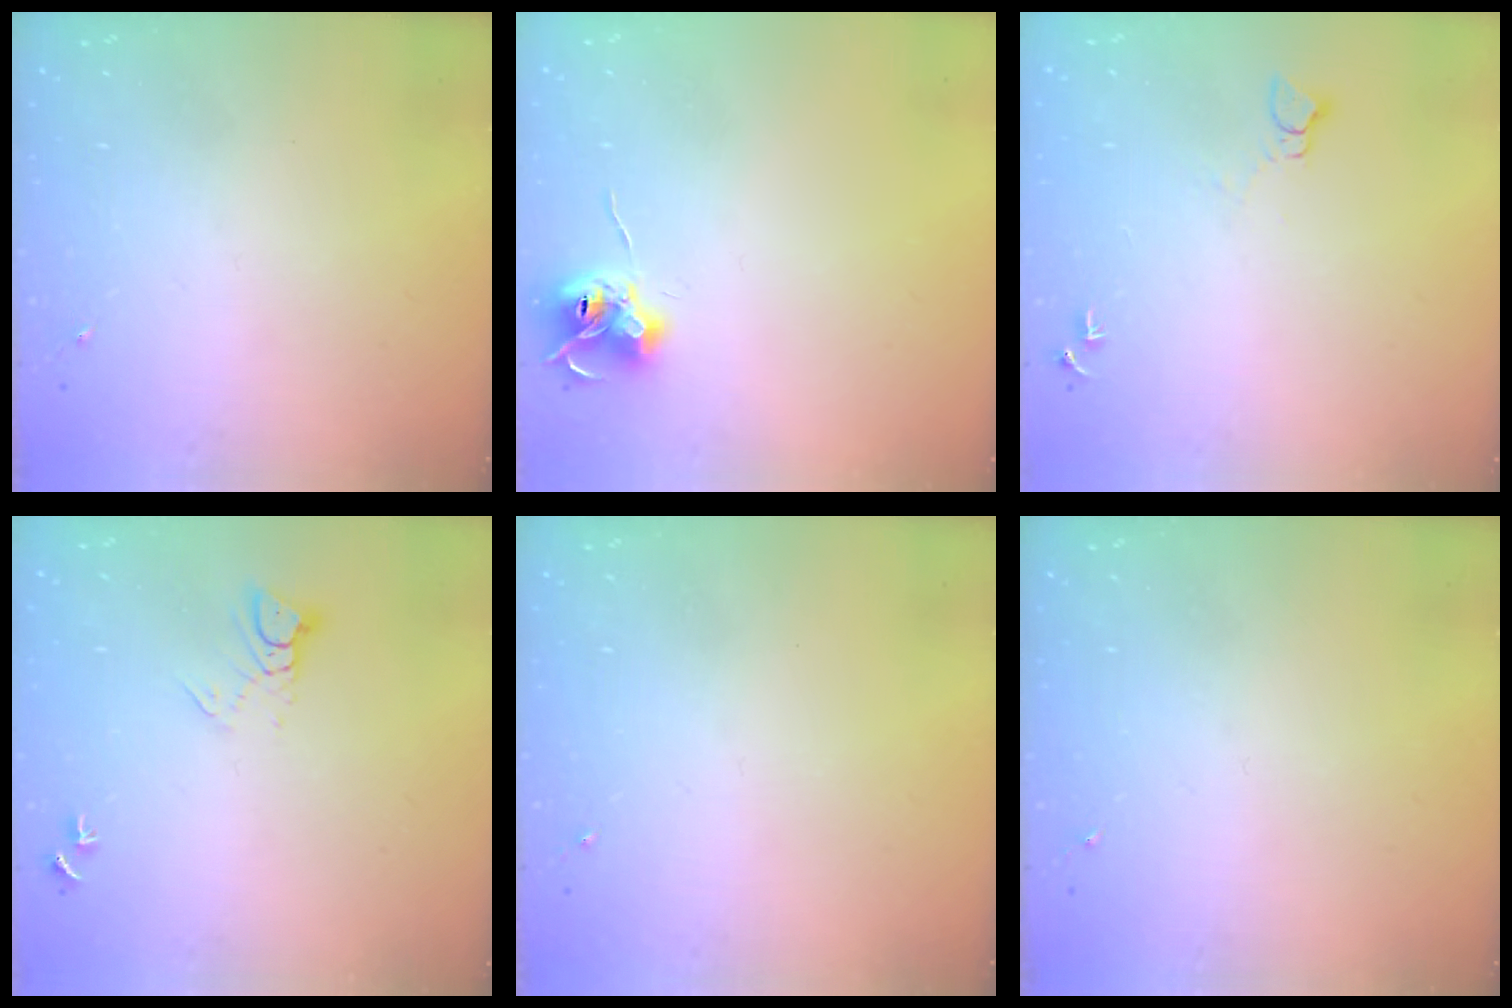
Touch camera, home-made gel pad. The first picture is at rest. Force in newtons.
{"total": 8.7, "press": 8.7, "slide": 0.4}
{"total": 4.6, "press": 4.6, "slide": 0.5}
{"total": 4.9, "press": 4.8, "slide": 0.3}
{"total": 0.0}
{"total": 0.0}